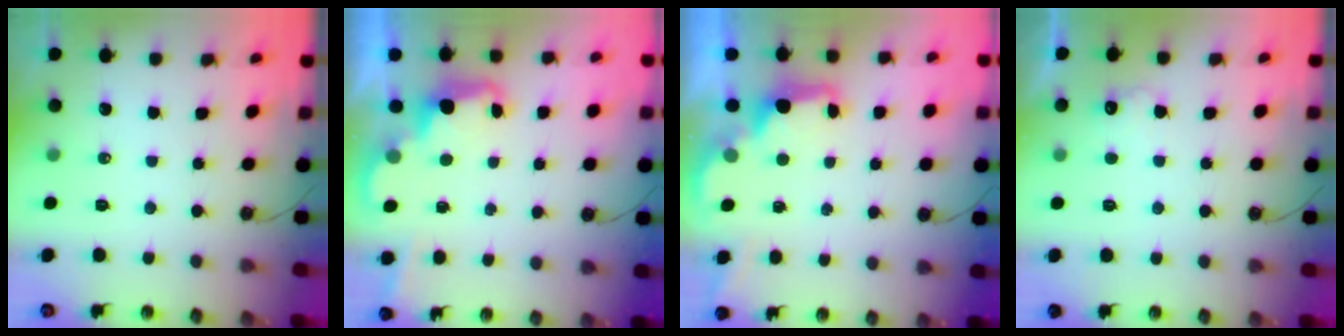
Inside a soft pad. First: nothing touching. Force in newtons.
{"total": 2.5, "press": 2.5, "slide": 0.5}
{"total": 2.5, "press": 2.4, "slide": 0.6}
{"total": 5.4, "press": 5.3, "slide": 1.2}